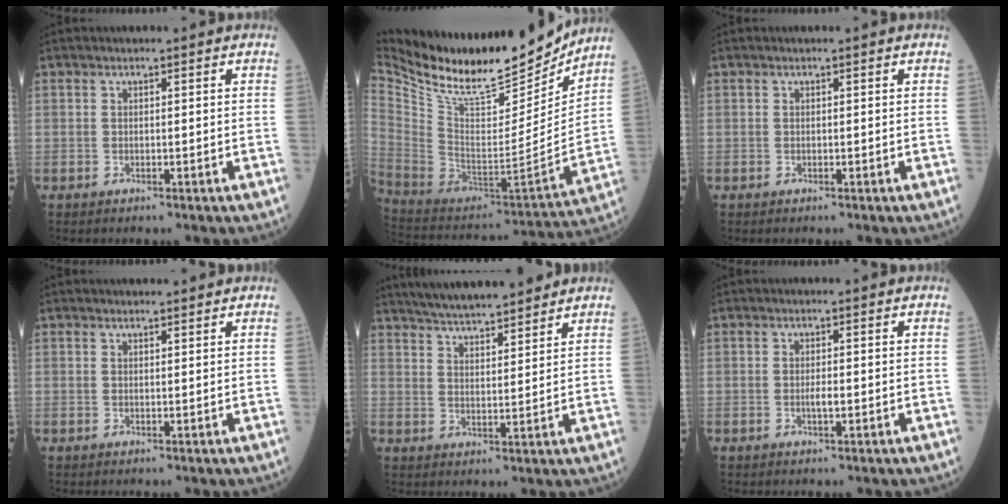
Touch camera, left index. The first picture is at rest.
{"total": 28.0, "force": [23.8, 7.2, 13.0], "torque": [-0.251, -0.035, 0.378]}
{"total": 0.0}
{"total": 2.0, "force": [2.0, 0.2, 0.2], "torque": [-0.007, 0.006, 0.025]}
{"total": 11.8, "force": [10.6, 1.5, 5.0], "torque": [-0.080, 0.011, 0.167]}
{"total": 1.3, "force": [-0.5, 0.2, 1.2], "torque": [-0.023, -0.004, -0.009]}